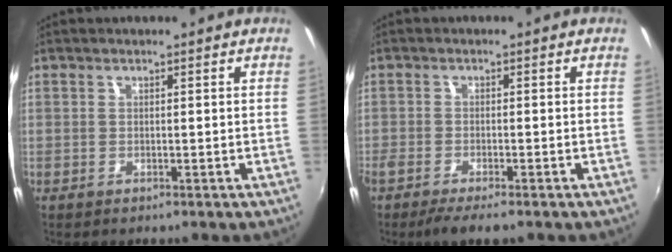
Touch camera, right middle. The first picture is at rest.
{"total": 4.3, "force": [-3.4, 0.5, 2.6], "torque": [-0.065, -0.018, -0.064]}